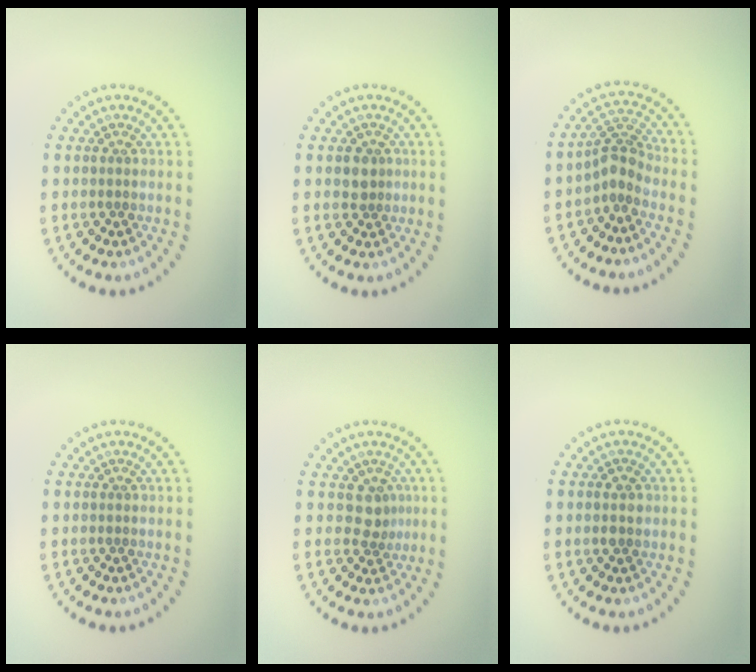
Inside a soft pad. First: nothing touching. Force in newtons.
{"total": 1.6, "press": 1.5, "slide": 0.7}
{"total": 2.7, "press": 2.1, "slide": 1.7}
{"total": 0.0}
{"total": 2.0, "press": 1.6, "slide": 1.2}
{"total": 1.7, "press": 1.7, "slide": 0.1}